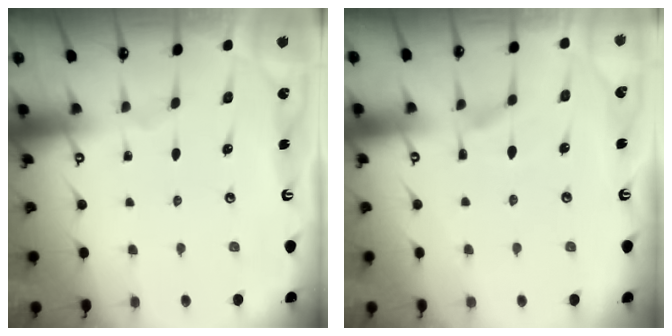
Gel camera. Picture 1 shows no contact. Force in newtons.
{"total": 1.4, "press": 0.6, "slide": 1.3}